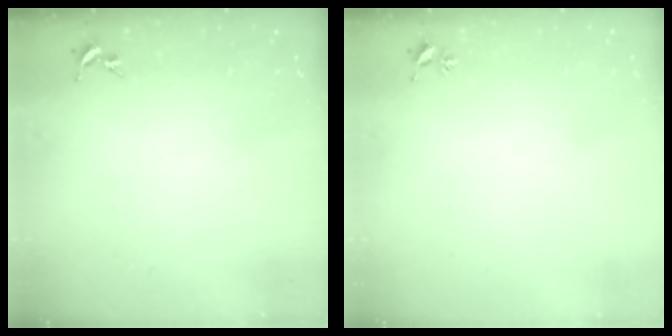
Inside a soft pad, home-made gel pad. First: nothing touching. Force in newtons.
{"total": 2.6, "press": 2.6, "slide": 0.3}